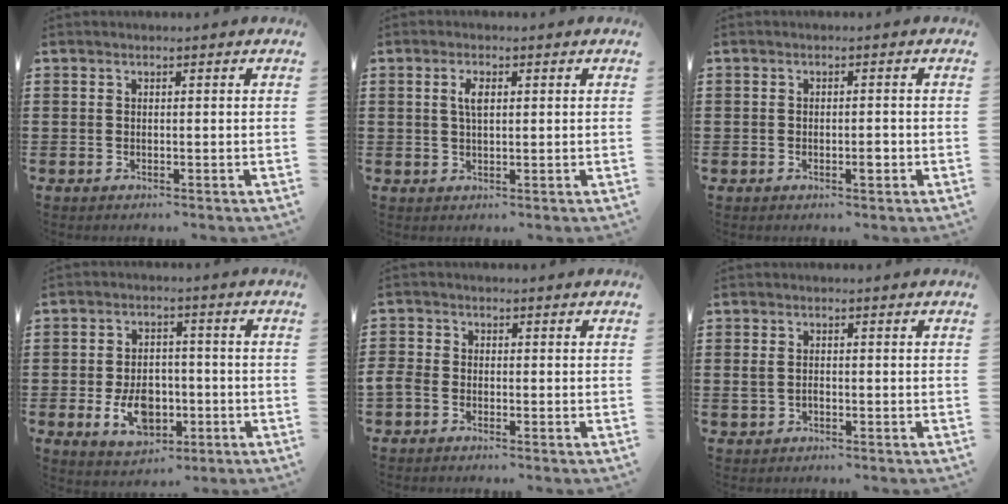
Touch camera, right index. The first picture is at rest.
{"total": 2.9, "force": [0.7, 1.2, 2.6], "torque": [-0.055, 0.008, 0.010]}
{"total": 1.9, "force": [-0.7, 0.9, 1.6], "torque": [-0.028, 0.002, -0.013]}
{"total": 7.3, "force": [-2.0, 4.9, 5.0], "torque": [-0.091, 0.000, -0.041]}
{"total": 2.2, "force": [-1.6, 1.2, 0.9], "torque": [-0.033, -0.002, -0.037]}
{"total": 1.7, "force": [-0.4, 1.1, 1.3], "torque": [-0.026, 0.004, -0.008]}